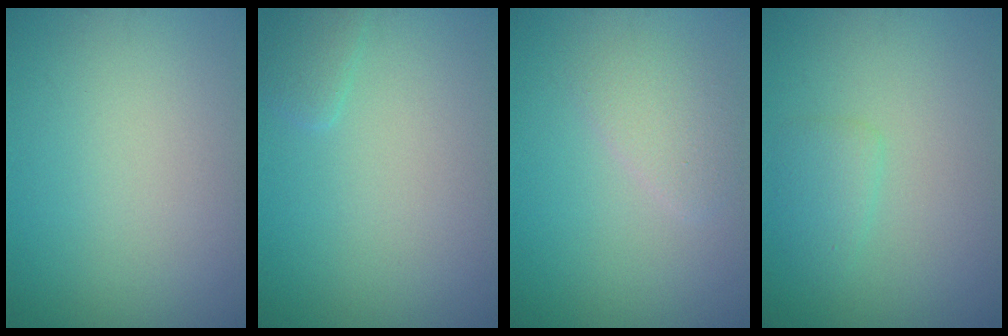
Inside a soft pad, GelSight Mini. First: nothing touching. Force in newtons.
{"total": 1.0, "press": 1.0, "slide": 0.1}
{"total": 1.9, "press": 1.9, "slide": 0.1}
{"total": 1.5, "press": 1.5, "slide": 0.1}